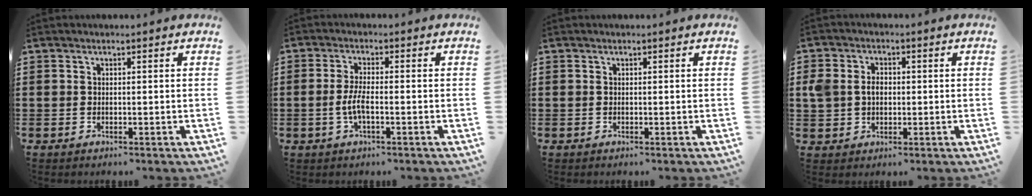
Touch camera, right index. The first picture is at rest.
{"total": 3.8, "force": [-1.1, 0.8, 3.6], "torque": [-0.085, -0.007, -0.026]}
{"total": 0.0}
{"total": 4.0, "force": [0.1, 3.3, 2.3], "torque": [-0.067, 0.009, -0.005]}